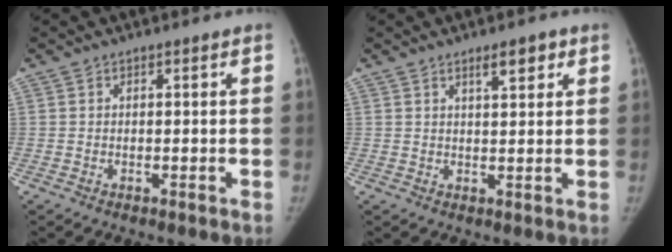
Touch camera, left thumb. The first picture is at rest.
{"total": 4.0, "force": [2.4, 1.3, 3.0], "torque": [-0.030, -0.012, 0.038]}